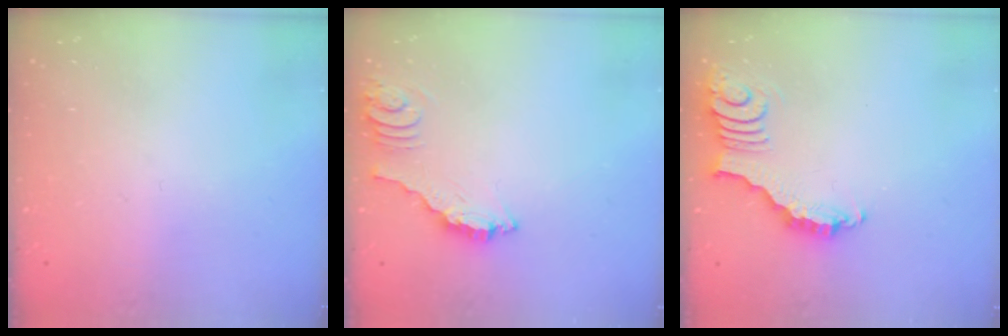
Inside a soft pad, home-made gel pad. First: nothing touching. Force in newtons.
{"total": 3.4, "press": 3.4, "slide": 0.1}
{"total": 3.4, "press": 3.4, "slide": 0.6}